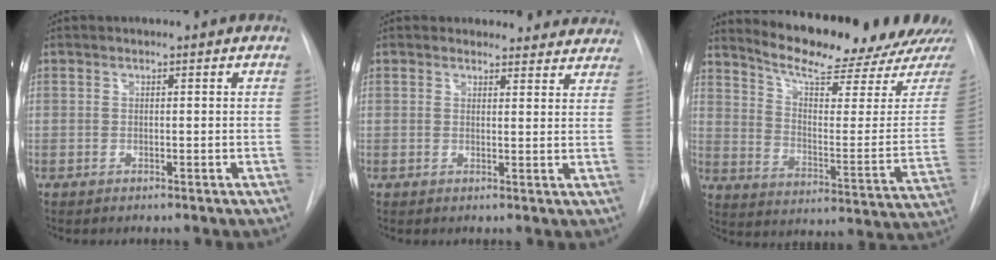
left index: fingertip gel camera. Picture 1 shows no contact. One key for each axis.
{"total": 9.7, "fx": 9.0, "fy": 3.7, "fz": 0.2, "tx": 0.045, "ty": -0.015, "tz": 0.066}
{"total": 20.0, "fx": 18.4, "fy": 1.5, "fz": 7.8, "tx": -0.116, "ty": -0.085, "tz": 0.247}